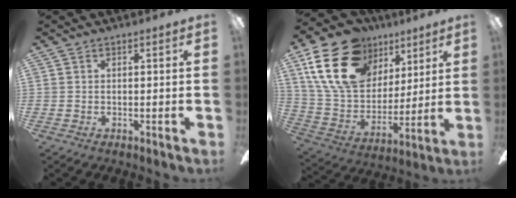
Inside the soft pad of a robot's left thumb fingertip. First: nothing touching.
{"total": 23.9, "force": [12.4, 16.0, 12.7], "torque": [-0.250, -0.048, 0.226]}